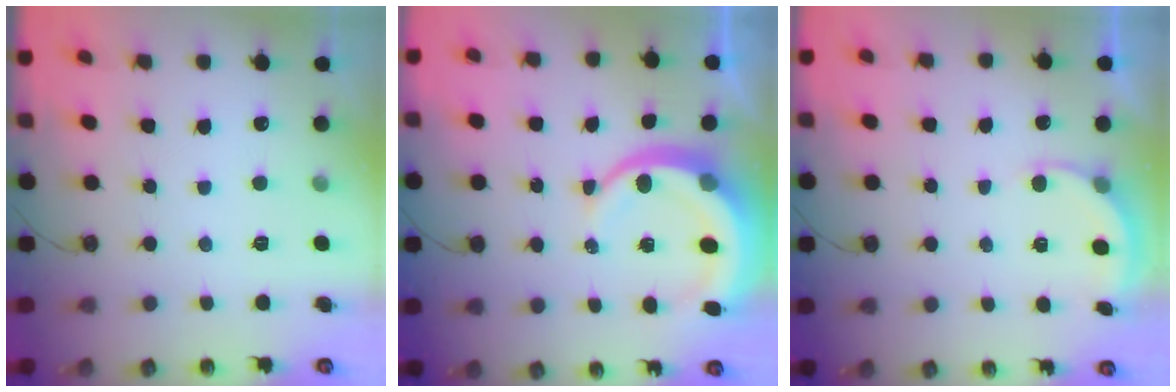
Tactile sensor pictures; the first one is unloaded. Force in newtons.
{"total": 10.0, "press": 9.9, "slide": 1.4}
{"total": 2.4, "press": 2.2, "slide": 0.9}